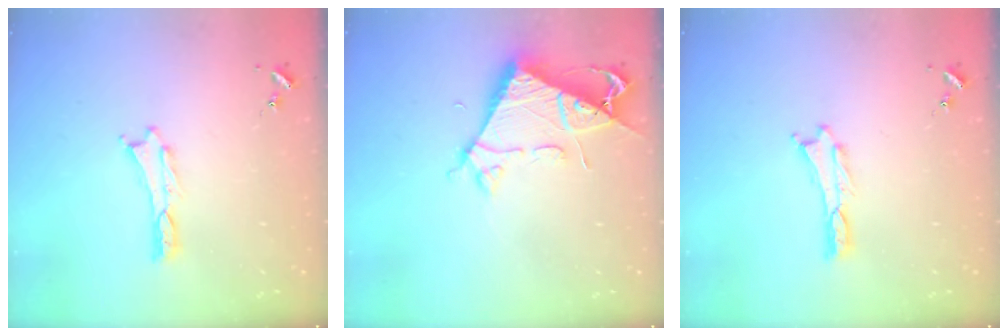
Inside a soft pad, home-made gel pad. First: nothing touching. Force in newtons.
{"total": 7.1, "press": 7.0, "slide": 0.8}
{"total": 0.0}